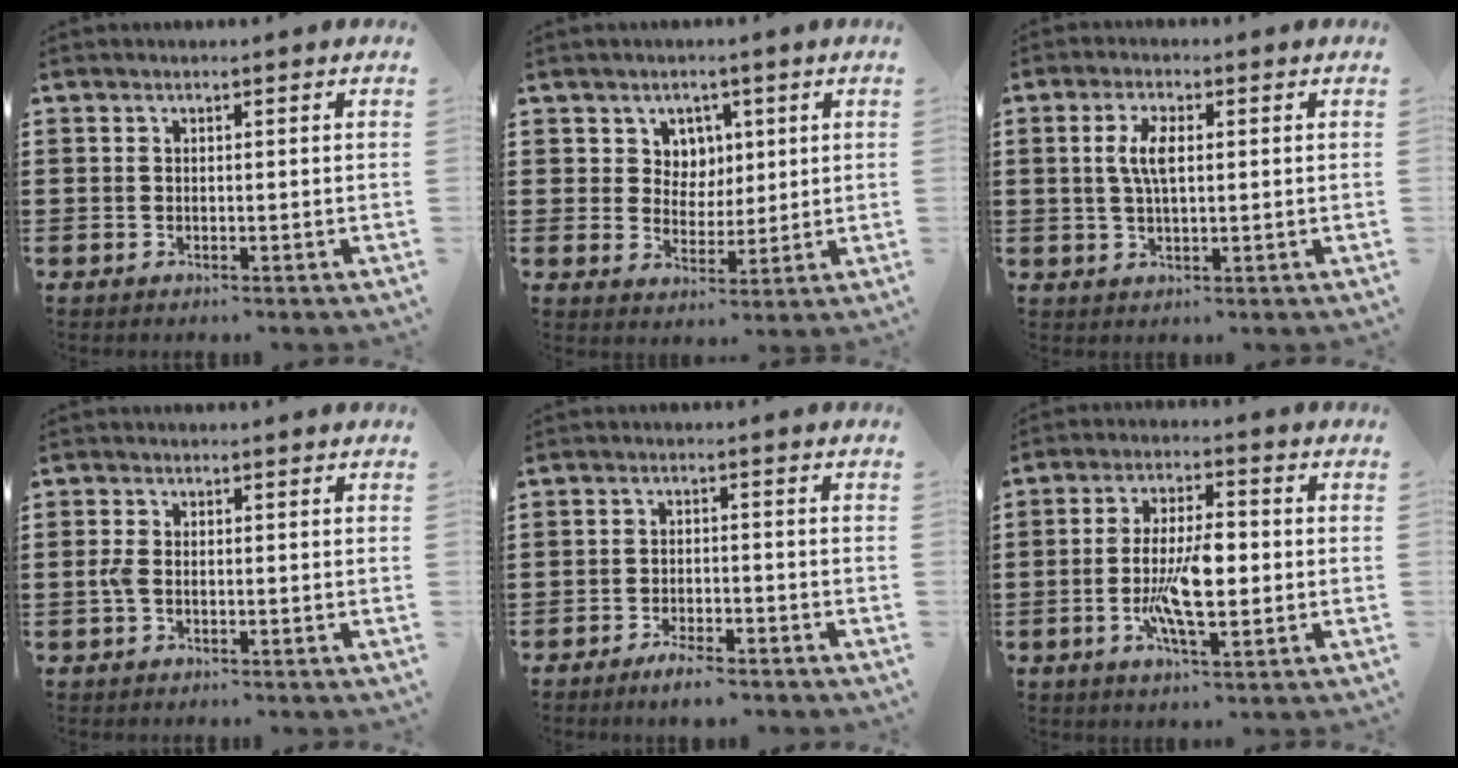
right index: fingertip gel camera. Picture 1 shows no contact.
{"total": 4.4, "force": [2.1, 3.8, 0.6], "torque": [-0.034, 0.013, 0.037]}
{"total": 4.8, "force": [0.7, 1.7, 4.4], "torque": [-0.091, 0.009, 0.009]}
{"total": 1.8, "force": [-0.4, 0.9, 1.6], "torque": [-0.045, -0.005, -0.012]}
{"total": 3.1, "force": [-2.9, 0.2, 1.2], "torque": [-0.028, 0.001, -0.058]}
{"total": 8.9, "force": [-1.5, 3.0, 8.2], "torque": [-0.166, -0.005, -0.029]}